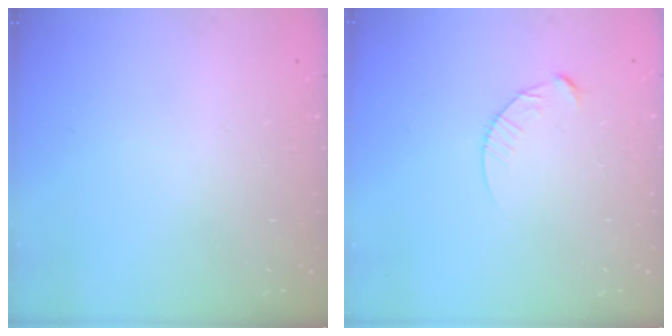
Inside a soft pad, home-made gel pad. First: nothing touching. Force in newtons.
{"total": 4.3, "press": 4.3, "slide": 0.4}